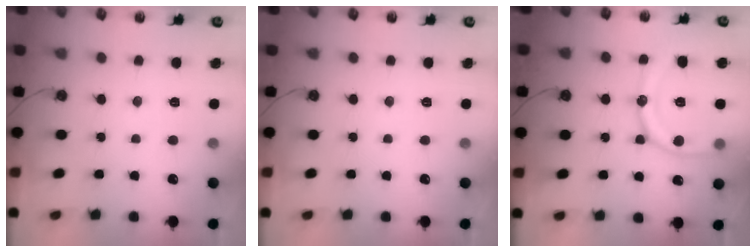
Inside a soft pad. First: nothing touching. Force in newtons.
{"total": 0.0}
{"total": 15.1, "press": 15.1, "slide": 1.5}